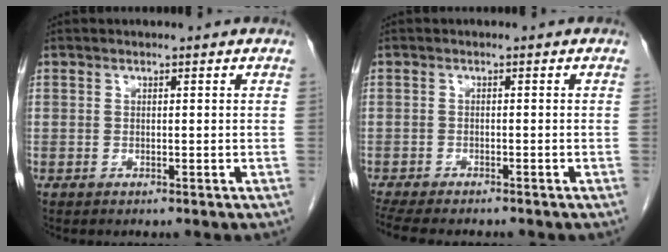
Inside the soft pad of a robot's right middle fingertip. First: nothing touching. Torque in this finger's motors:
{"motor_torque": [0.05, -0.03, 0.05, 0.04]}